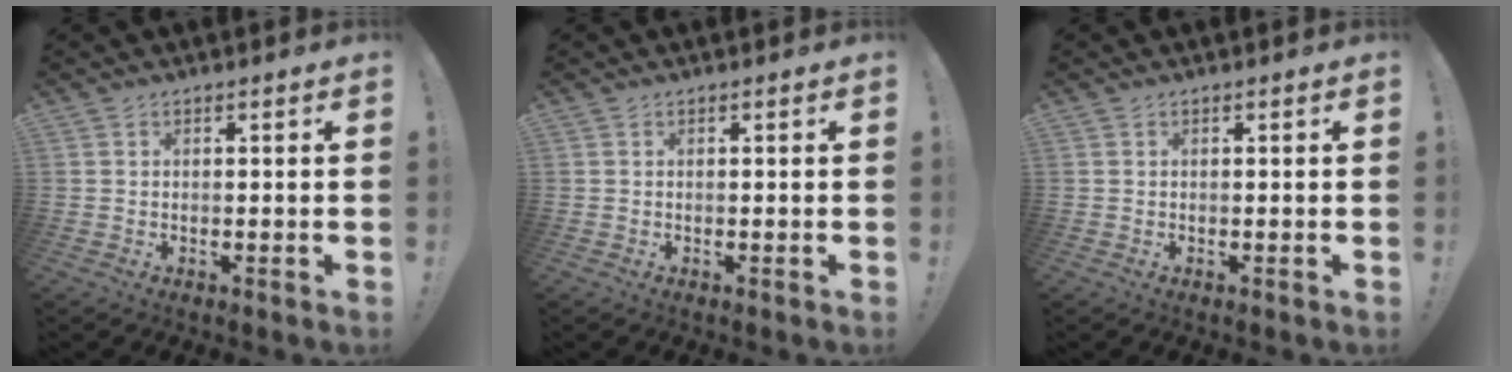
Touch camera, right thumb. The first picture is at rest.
{"total": 0.0}
{"total": 0.0}